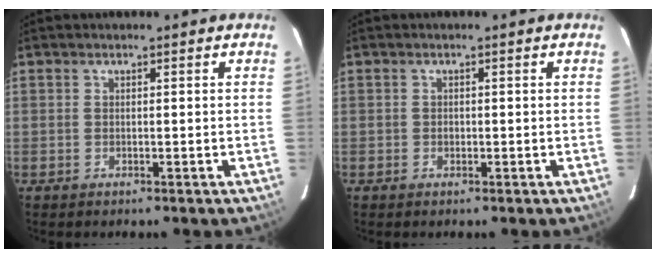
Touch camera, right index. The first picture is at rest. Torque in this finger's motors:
{"motor_torque": [0.09, -0.08, 0.06, 0.02]}